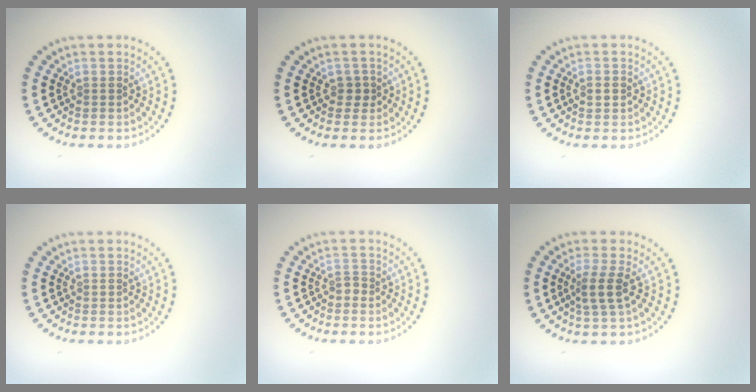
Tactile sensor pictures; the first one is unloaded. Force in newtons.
{"total": 1.1, "press": 0.8, "slide": 0.7}
{"total": 1.1, "press": 1.1, "slide": 0.2}
{"total": 0.0}
{"total": 0.9, "press": 0.6, "slide": 0.7}
{"total": 2.3, "press": 1.8, "slide": 1.3}